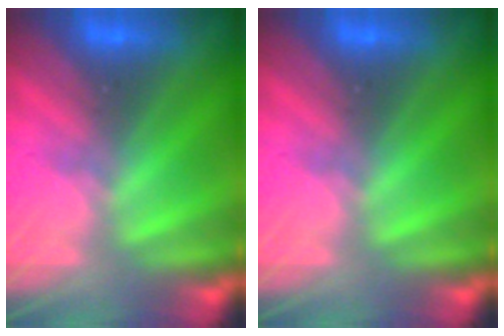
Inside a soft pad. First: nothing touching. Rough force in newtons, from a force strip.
{"total": 0.0}